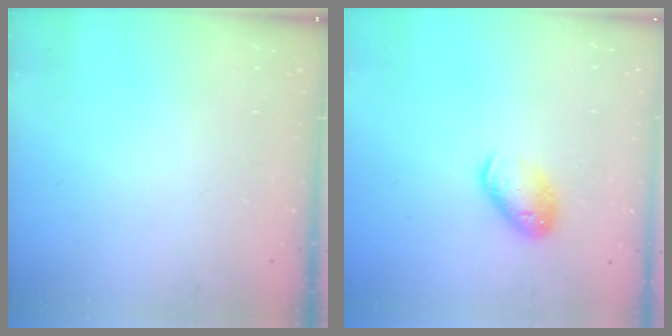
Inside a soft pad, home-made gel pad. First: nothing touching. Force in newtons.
{"total": 10.5, "press": 10.4, "slide": 1.5}